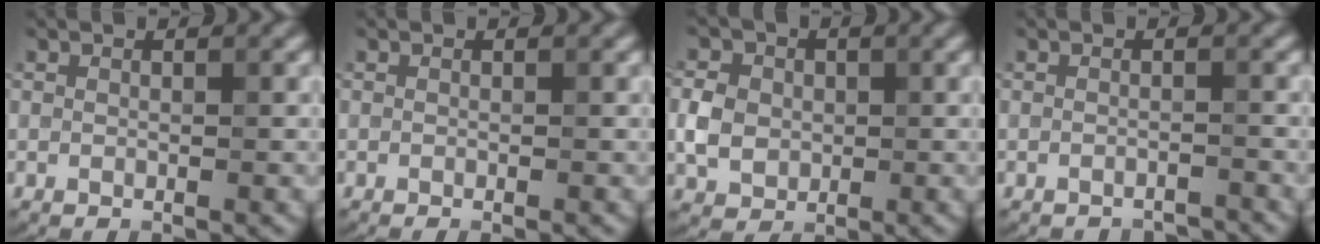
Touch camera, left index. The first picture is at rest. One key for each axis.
{"total": 0.7, "fx": -0.4, "fy": 0.2, "fz": 0.6, "tx": -0.004, "ty": -0.006, "tz": -0.008}
{"total": 3.4, "fx": -0.2, "fy": 3.0, "fz": 1.7, "tx": -0.027, "ty": 0.002, "tz": -0.006}
{"total": 2.6, "fx": -2.5, "fy": 0.2, "fz": 0.3, "tx": 0.004, "ty": -0.003, "tz": -0.035}